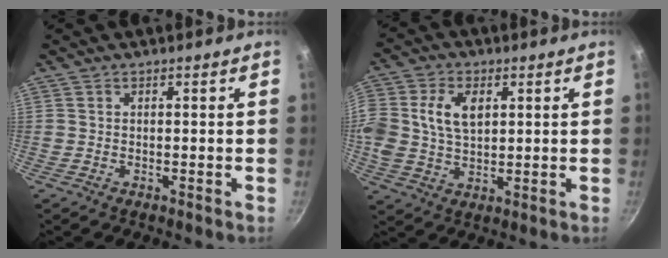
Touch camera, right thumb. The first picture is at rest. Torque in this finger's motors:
{"motor_torque": [0.82, 0.72, 1.00, 0.18, 0.44]}